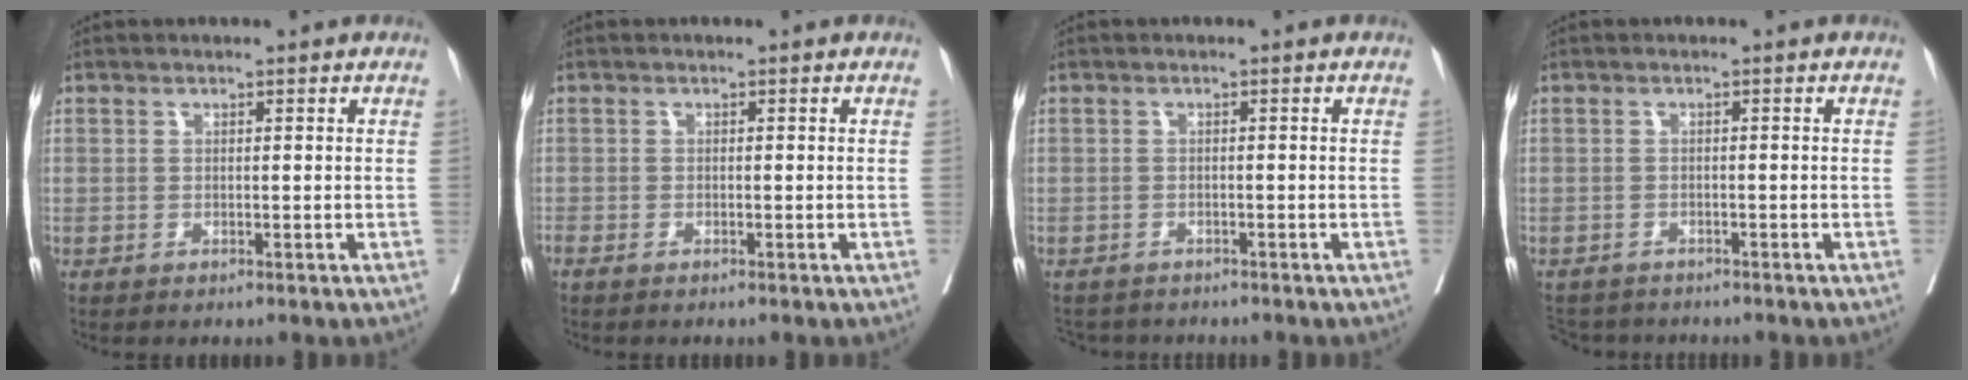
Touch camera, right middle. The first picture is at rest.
{"total": 0.9, "force": [-0.8, 0.3, 0.3], "torque": [-0.012, -0.004, -0.016]}
{"total": 4.0, "force": [-3.8, 1.4, 0.3], "torque": [0.000, -0.005, -0.057]}
{"total": 5.2, "force": [-4.8, 1.8, 0.6], "torque": [-0.004, -0.008, -0.074]}